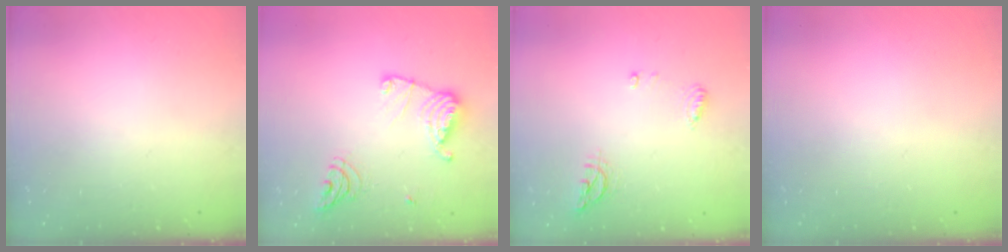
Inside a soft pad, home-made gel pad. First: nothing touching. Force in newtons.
{"total": 13.2, "press": 13.2, "slide": 1.2}
{"total": 8.4, "press": 6.9, "slide": 4.9}
{"total": 0.0}